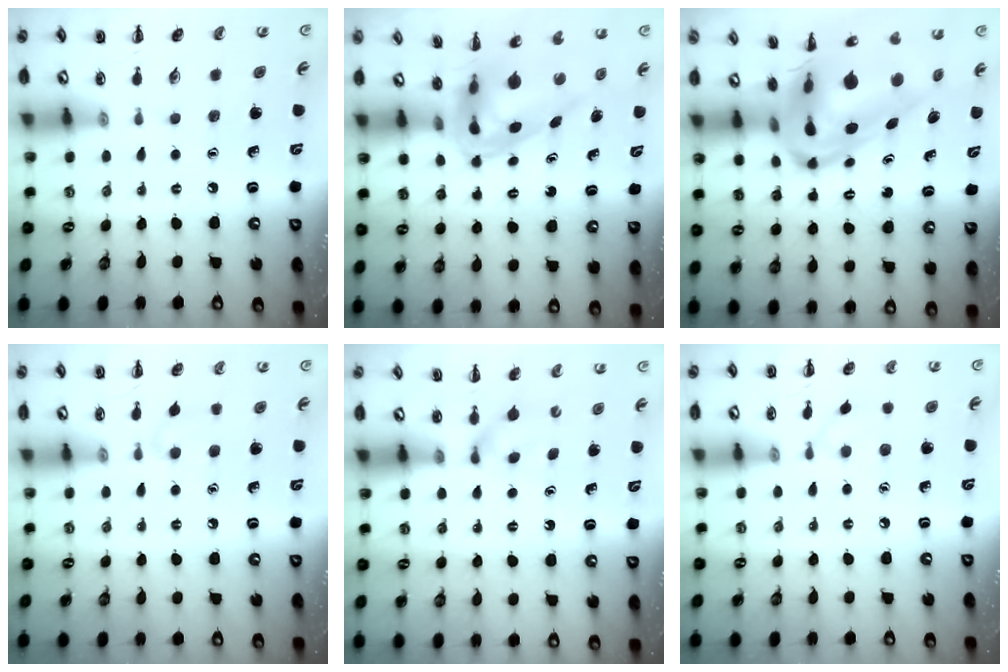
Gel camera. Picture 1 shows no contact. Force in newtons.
{"total": 4.7, "press": 4.5, "slide": 1.3}
{"total": 11.0, "press": 10.4, "slide": 3.5}
{"total": 4.9, "press": 4.6, "slide": 1.7}
{"total": 3.5, "press": 3.4, "slide": 0.9}
{"total": 2.7, "press": 2.5, "slide": 1.2}